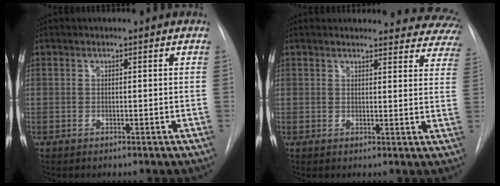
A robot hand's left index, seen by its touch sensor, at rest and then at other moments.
{"total": 18.1, "force": [17.1, 5.0, 3.3], "torque": [-0.020, -0.061, 0.162]}